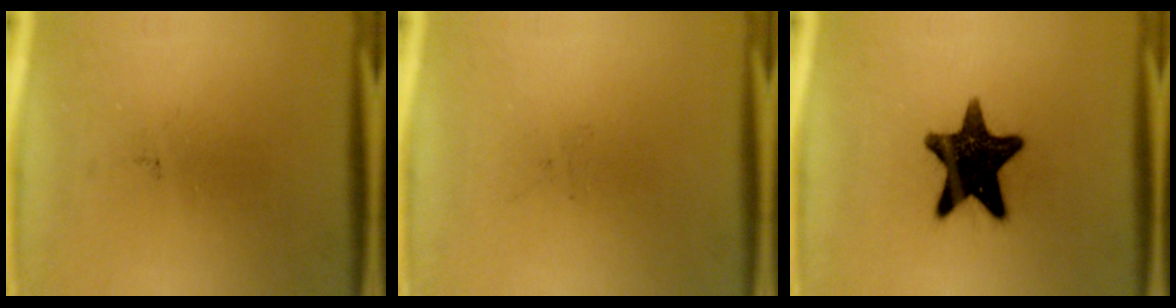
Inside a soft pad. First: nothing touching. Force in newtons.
{"total": 0.0}
{"total": 14.9}